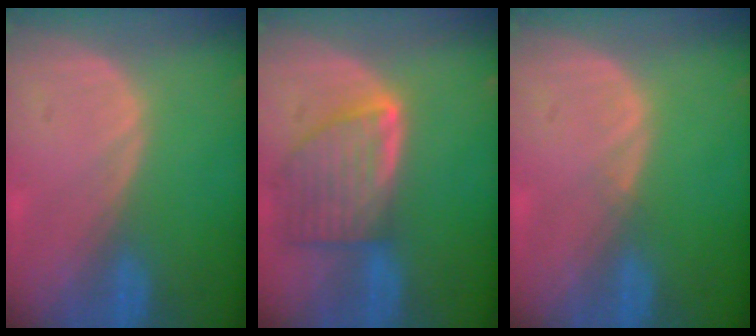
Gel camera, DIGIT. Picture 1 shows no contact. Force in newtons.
{"total": 8.1, "press": 7.2, "slide": 3.6}
{"total": 0.5, "press": 0.5, "slide": 0.1}